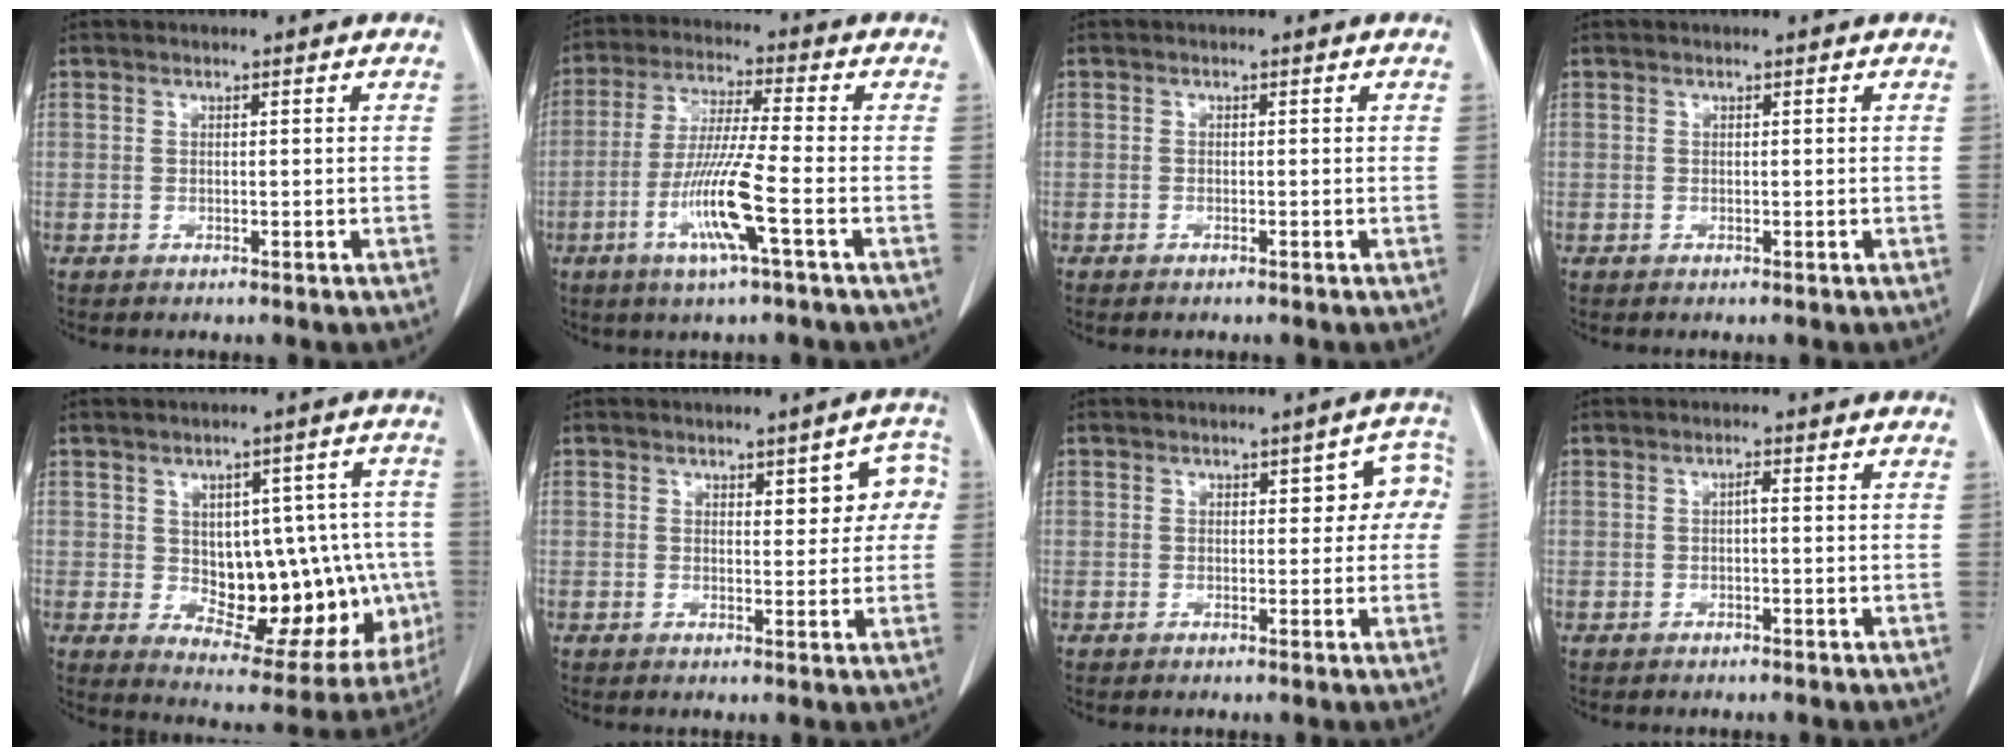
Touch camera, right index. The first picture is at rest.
{"total": 10.5, "force": [-3.7, -0.5, 9.8], "torque": [-0.197, -0.015, -0.076]}
{"total": 0.6, "force": [-0.5, 0.1, 0.3], "torque": [-0.009, -0.001, -0.006]}
{"total": 0.0}
{"total": 17.5, "force": [-1.4, 9.1, 14.8], "torque": [-0.172, 0.025, 0.012]}
{"total": 5.3, "force": [1.5, 2.3, 4.5], "torque": [-0.036, 0.017, 0.018]}
{"total": 4.6, "force": [0.9, 2.5, 3.8], "torque": [-0.023, 0.025, 0.008]}
{"total": 0.8, "force": [-0.1, 0.1, 0.8], "torque": [-0.012, 0.002, 0.000]}